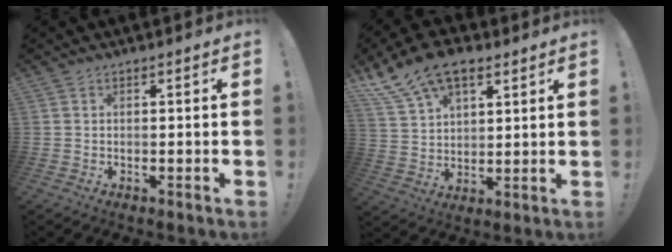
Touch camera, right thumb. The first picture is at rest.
{"total": 13.8, "force": [9.0, 7.4, 7.3], "torque": [-0.129, -0.045, 0.171]}